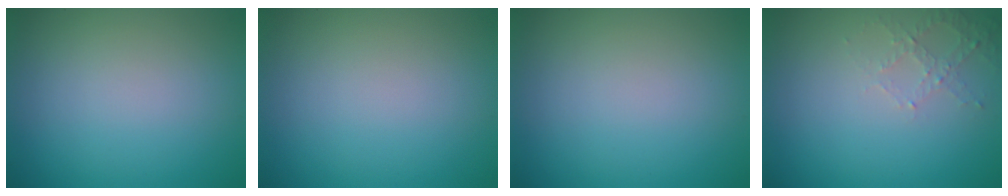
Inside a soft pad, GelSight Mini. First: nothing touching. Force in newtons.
{"total": 0.0}
{"total": 0.0}
{"total": 1.8, "press": 1.7, "slide": 0.5}